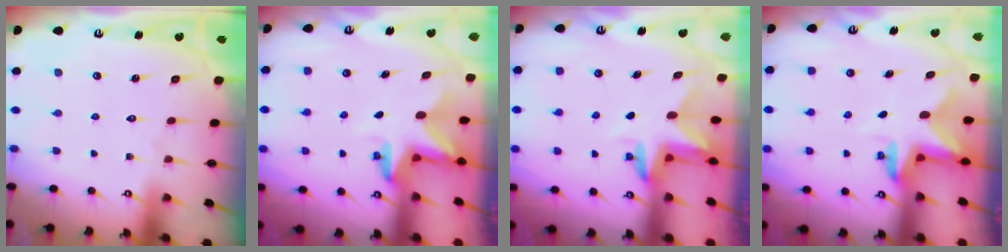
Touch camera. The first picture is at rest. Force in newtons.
{"total": 2.9, "press": 2.9, "slide": 0.1}
{"total": 2.9, "press": 2.9, "slide": 0.2}
{"total": 2.4, "press": 2.4, "slide": 0.4}